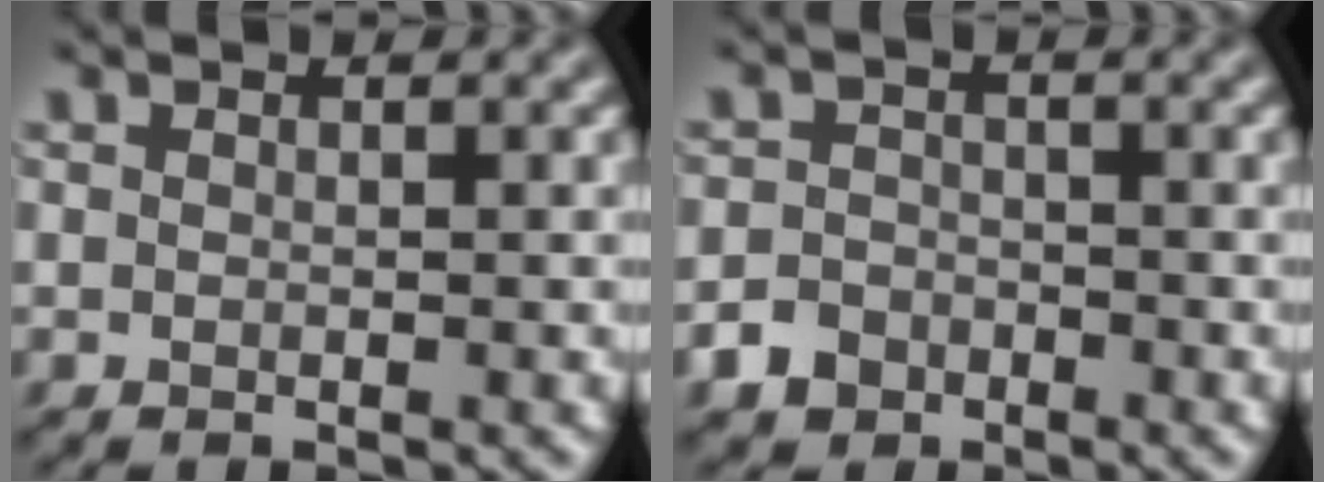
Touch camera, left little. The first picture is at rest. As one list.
[{"total": 2.8, "force": [-1.8, 2.0, 0.6], "torque": [-0.002, -0.002, -0.035]}]